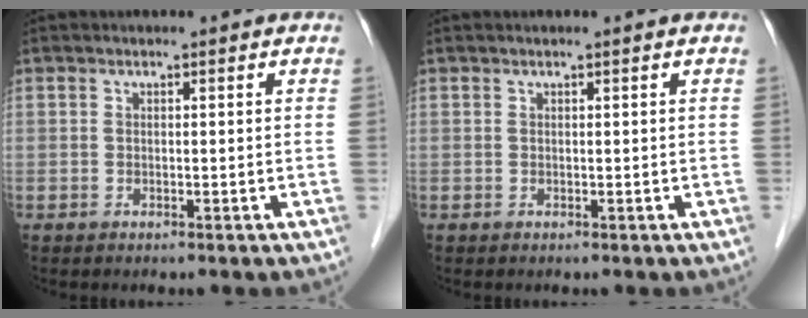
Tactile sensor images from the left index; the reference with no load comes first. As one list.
[{"total": 0.0}]